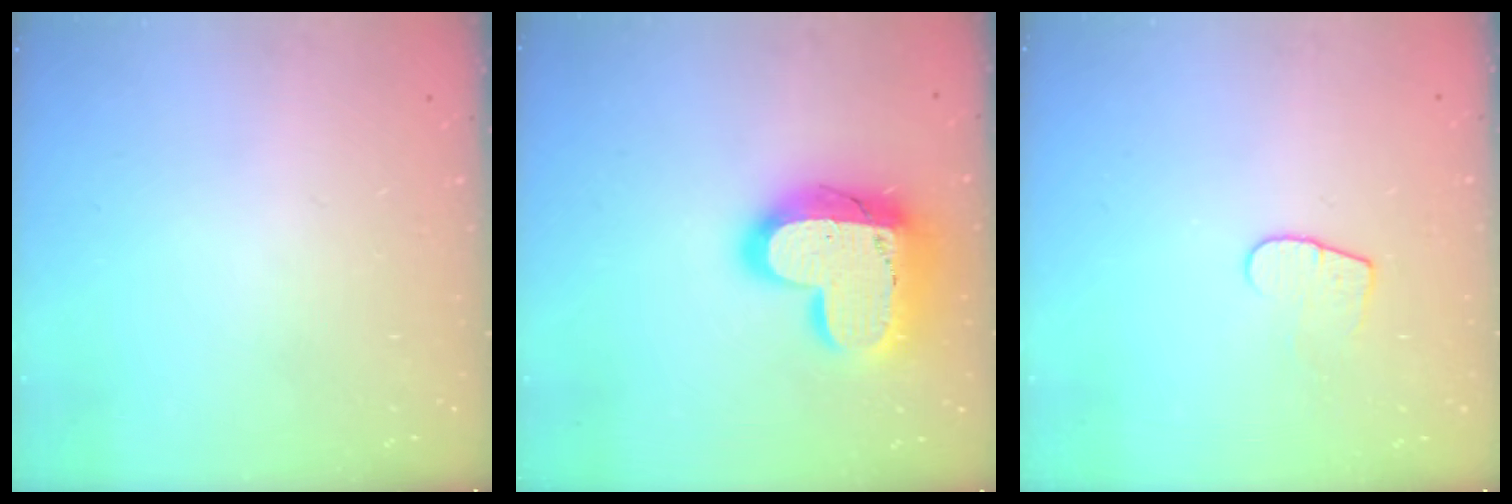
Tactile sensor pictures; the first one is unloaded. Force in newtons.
{"total": 20.4, "press": 20.3, "slide": 1.6}
{"total": 7.3, "press": 7.3, "slide": 0.5}